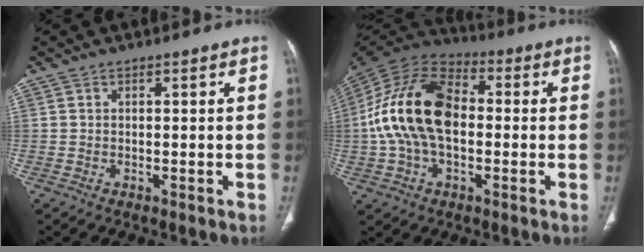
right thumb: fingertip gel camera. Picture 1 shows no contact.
{"total": 19.0, "force": [-0.3, 11.8, 14.9], "torque": [-0.289, 0.034, -0.013]}